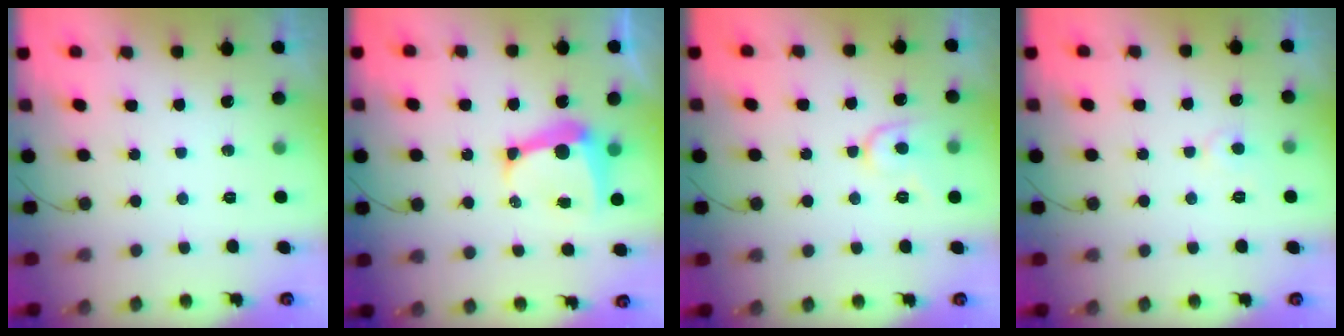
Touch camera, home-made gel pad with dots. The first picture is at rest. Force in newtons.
{"total": 8.7, "press": 8.6, "slide": 0.9}
{"total": 7.8, "press": 7.8, "slide": 0.8}
{"total": 3.6, "press": 3.6, "slide": 0.5}